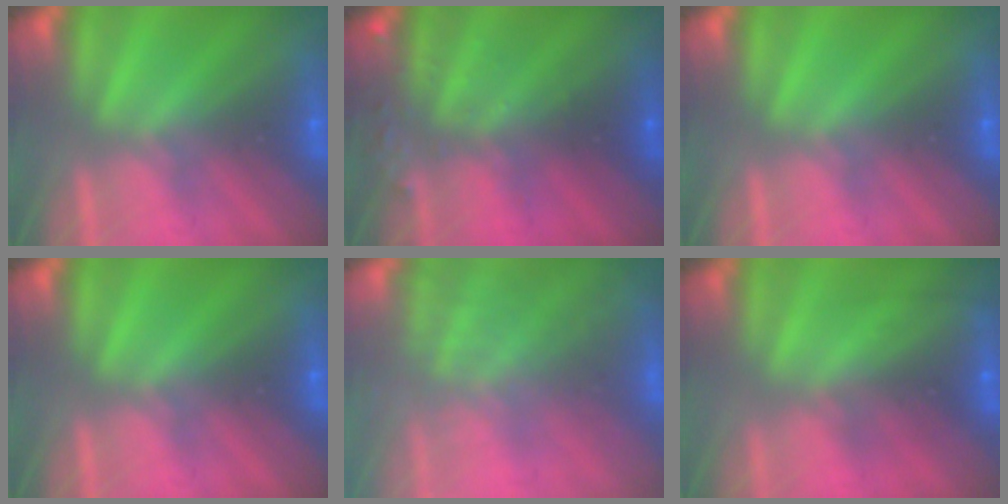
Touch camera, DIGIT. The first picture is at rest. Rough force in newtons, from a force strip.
{"total": 3.1}
{"total": 0.0}
{"total": 0.0}
{"total": 7.5}
{"total": 2.4}